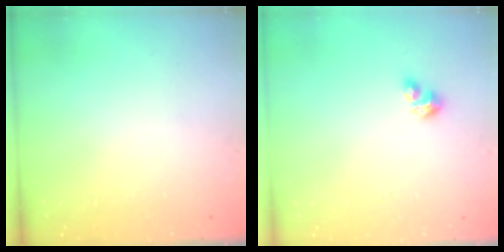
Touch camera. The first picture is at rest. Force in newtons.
{"total": 2.8, "press": 2.8, "slide": 0.2}